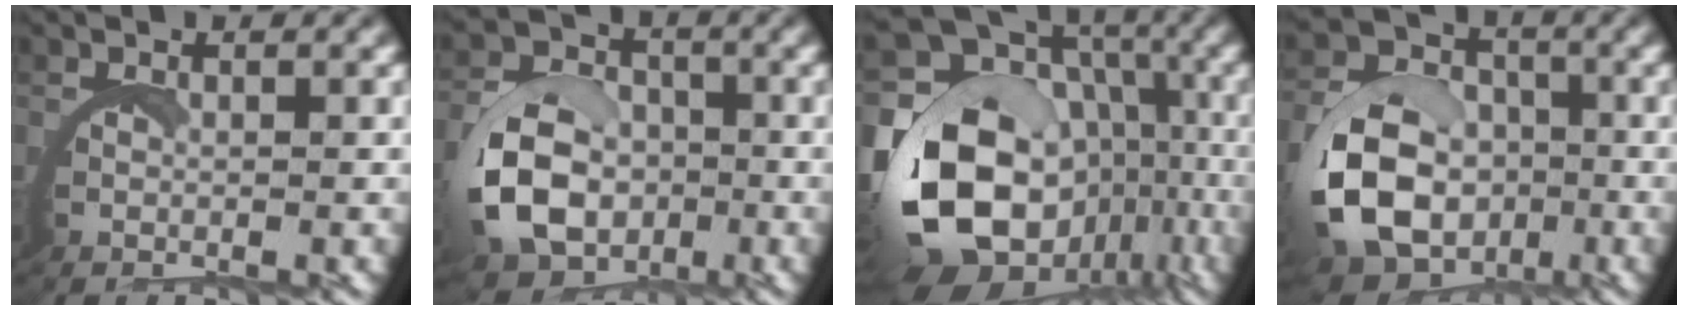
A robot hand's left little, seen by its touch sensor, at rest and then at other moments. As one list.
[{"total": 7.5, "force": [-1.9, 6.1, 3.9], "torque": [-0.083, -0.021, -0.035]}, {"total": 15.4, "force": [-2.2, 12.1, 9.3], "torque": [-0.178, -0.048, -0.028]}, {"total": 9.2, "force": [-2.6, 7.7, 4.4], "torque": [-0.109, -0.033, -0.045]}]